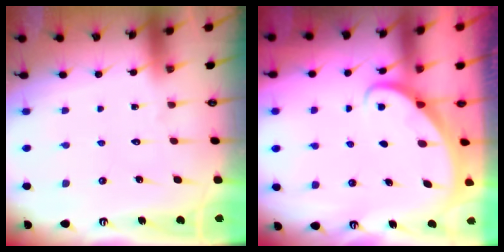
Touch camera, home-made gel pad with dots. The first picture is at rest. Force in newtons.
{"total": 2.3, "press": 2.3, "slide": 0.1}